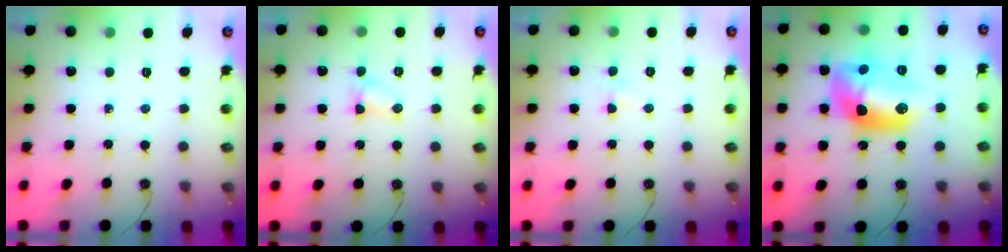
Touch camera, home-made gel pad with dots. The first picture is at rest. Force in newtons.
{"total": 3.7, "press": 3.6, "slide": 1.0}
{"total": 3.1, "press": 3.0, "slide": 0.5}
{"total": 15.9, "press": 15.8, "slide": 1.4}